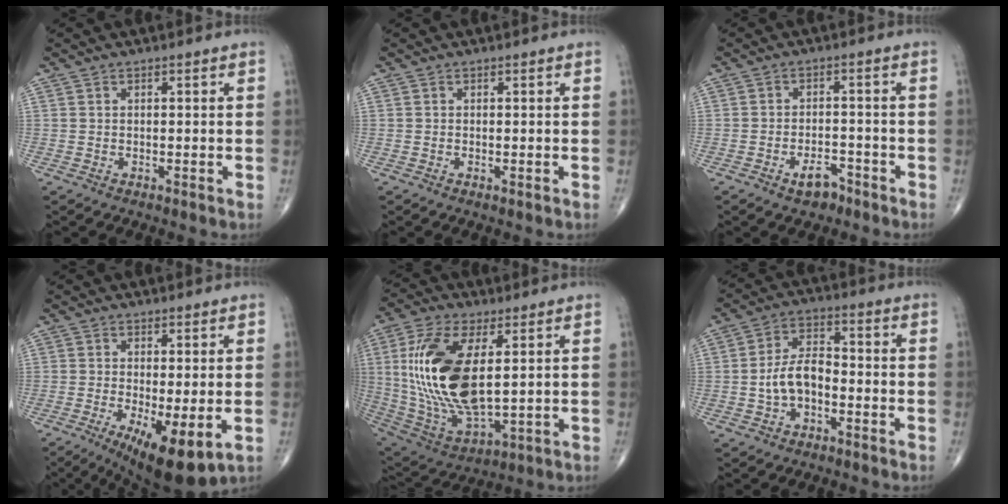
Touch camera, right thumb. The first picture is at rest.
{"total": 0.0}
{"total": 4.0, "force": [-2.8, 2.0, 2.1], "torque": [-0.024, 0.020, -0.042]}
{"total": 10.9, "force": [-3.3, 3.3, 9.9], "torque": [-0.156, -0.023, -0.041]}
{"total": 21.5, "force": [3.4, 9.8, 18.9], "torque": [-0.390, -0.022, 0.072]}
{"total": 7.6, "force": [-2.0, 4.4, 5.8], "torque": [-0.105, 0.032, -0.044]}